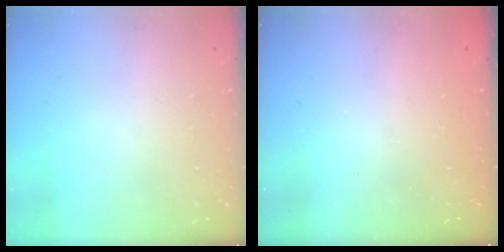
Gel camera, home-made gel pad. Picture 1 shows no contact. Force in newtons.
{"total": 2.4, "press": 2.3, "slide": 0.8}